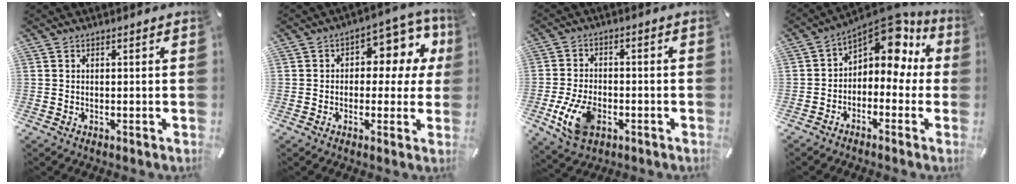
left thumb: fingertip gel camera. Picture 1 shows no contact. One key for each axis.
{"total": 10.6, "fx": 2.7, "fy": 6.6, "fz": 7.9, "tx": -0.099, "ty": -0.020, "tz": 0.044}
{"total": 10.4, "fx": -3.5, "fy": 6.6, "fz": 7.2, "tx": -0.153, "ty": 0.001, "tz": -0.064}
{"total": 11.0, "fx": 6.5, "fy": 6.2, "fz": 6.4, "tx": -0.091, "ty": -0.055, "tz": 0.112}